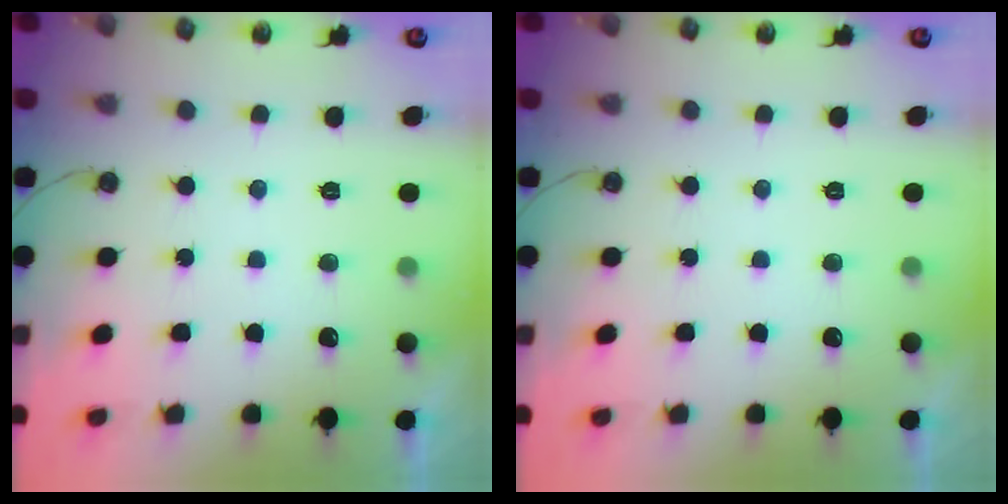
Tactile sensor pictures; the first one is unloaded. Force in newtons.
{"total": 0.0}